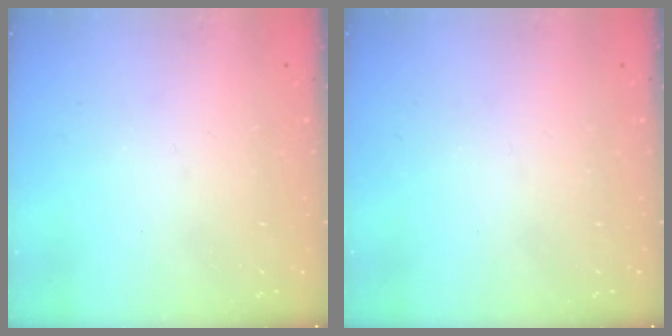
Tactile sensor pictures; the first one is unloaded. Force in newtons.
{"total": 0.0}